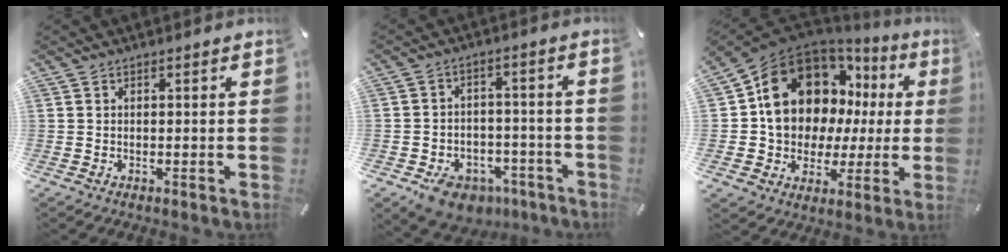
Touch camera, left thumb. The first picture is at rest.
{"total": 8.9, "force": [-5.8, 5.9, 3.2], "torque": [-0.047, 0.052, -0.099]}
{"total": 17.3, "force": [5.4, 13.6, 9.1], "torque": [-0.158, -0.037, 0.102]}